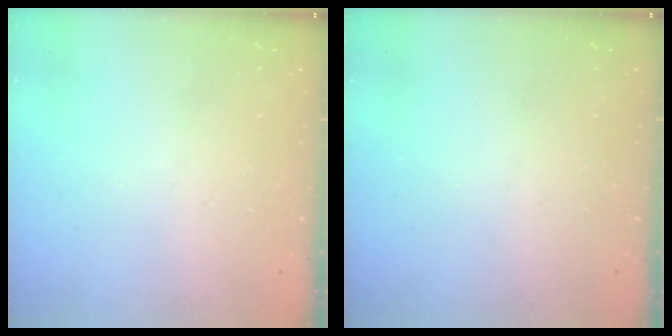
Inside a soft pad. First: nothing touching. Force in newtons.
{"total": 0.0}